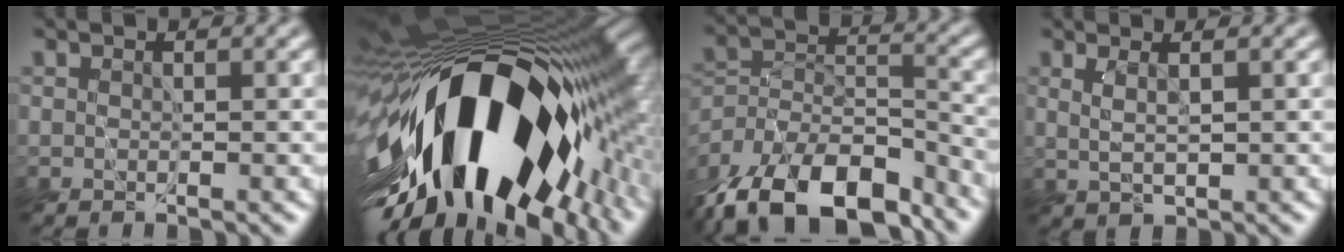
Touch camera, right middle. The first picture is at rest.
{"total": 18.7, "force": [-5.7, 8.6, 15.7], "torque": [-0.262, -0.014, -0.103]}
{"total": 13.9, "force": [-10.6, 6.3, 6.4], "torque": [-0.132, 0.002, -0.177]}
{"total": 1.3, "force": [0.9, -0.1, 0.9], "torque": [-0.019, -0.005, 0.019]}